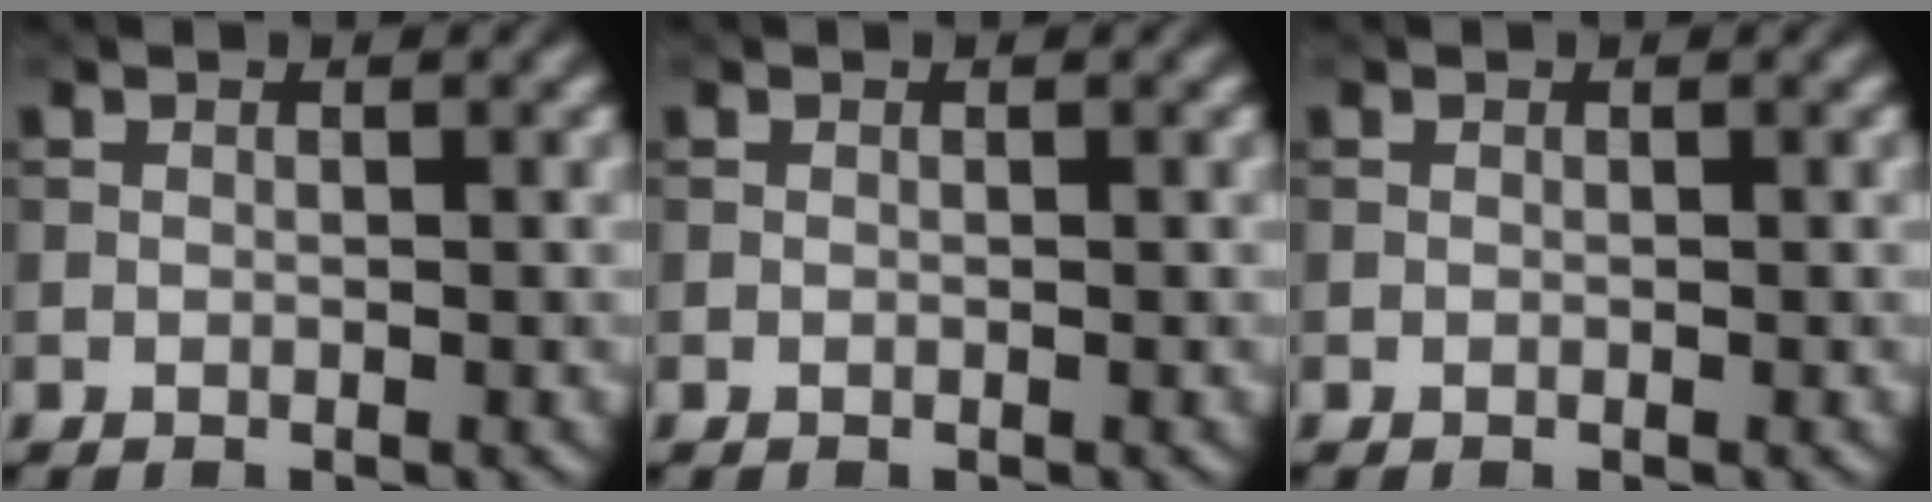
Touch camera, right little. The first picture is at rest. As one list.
[{"total": 0.0}, {"total": 0.0}]